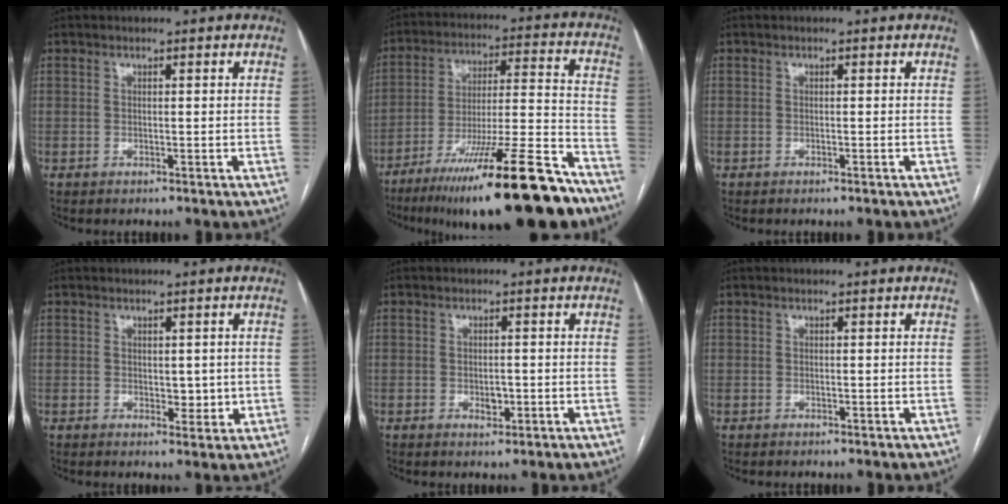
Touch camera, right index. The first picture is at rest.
{"total": 24.7, "force": [-17.9, 1.9, 16.9], "torque": [-0.213, -0.011, -0.289]}
{"total": 0.0}
{"total": 2.9, "force": [0.2, 1.9, 2.2], "torque": [-0.024, -0.004, 0.009]}
{"total": 2.0, "force": [-0.5, 1.2, 1.6], "torque": [-0.025, 0.001, -0.003]}
{"total": 0.0}